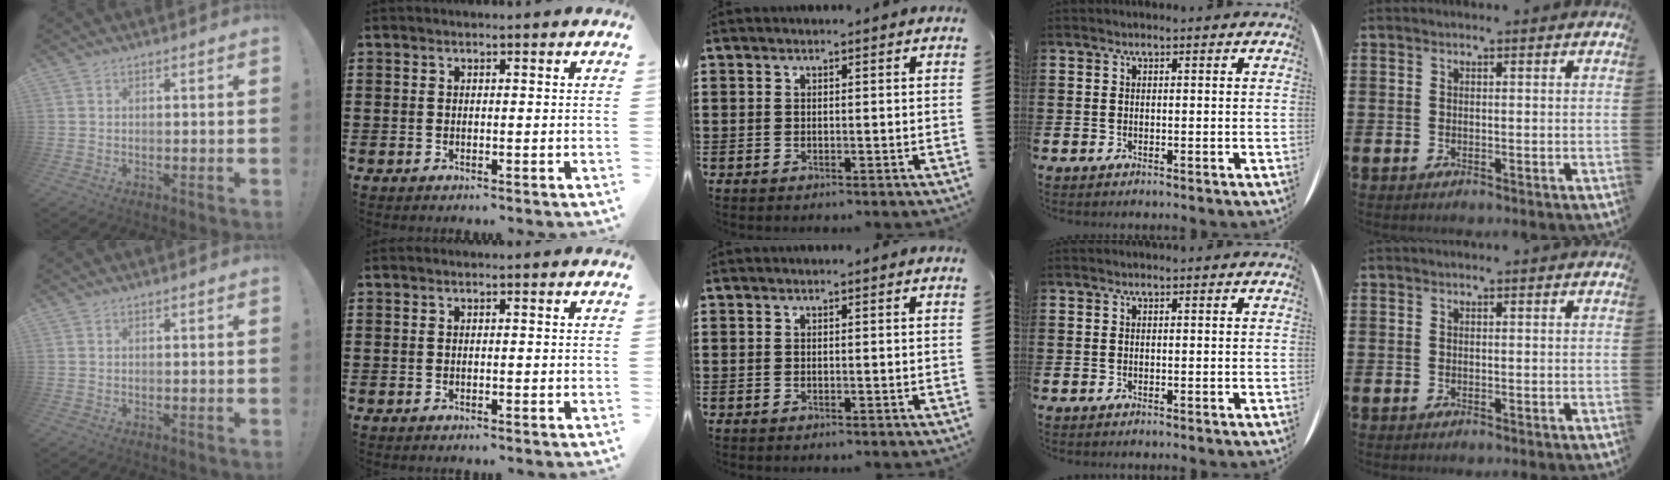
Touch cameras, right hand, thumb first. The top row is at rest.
{}